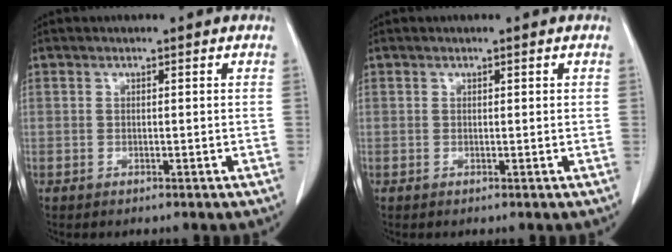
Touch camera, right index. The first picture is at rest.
{"total": 0.0}